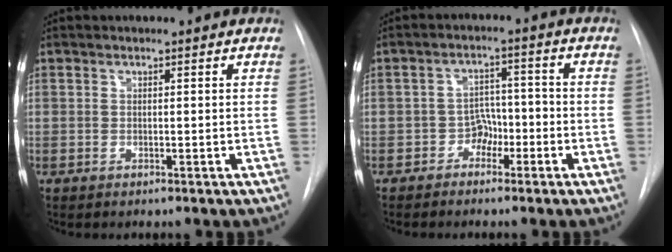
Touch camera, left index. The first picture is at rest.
{"total": 3.7, "force": [-2.2, 2.6, 1.3], "torque": [-0.012, 0.010, -0.041]}